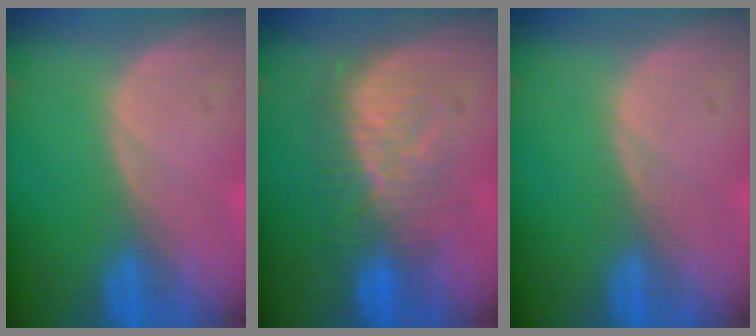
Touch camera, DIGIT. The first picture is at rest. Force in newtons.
{"total": 7.9, "press": 7.8, "slide": 1.6}
{"total": 0.0}